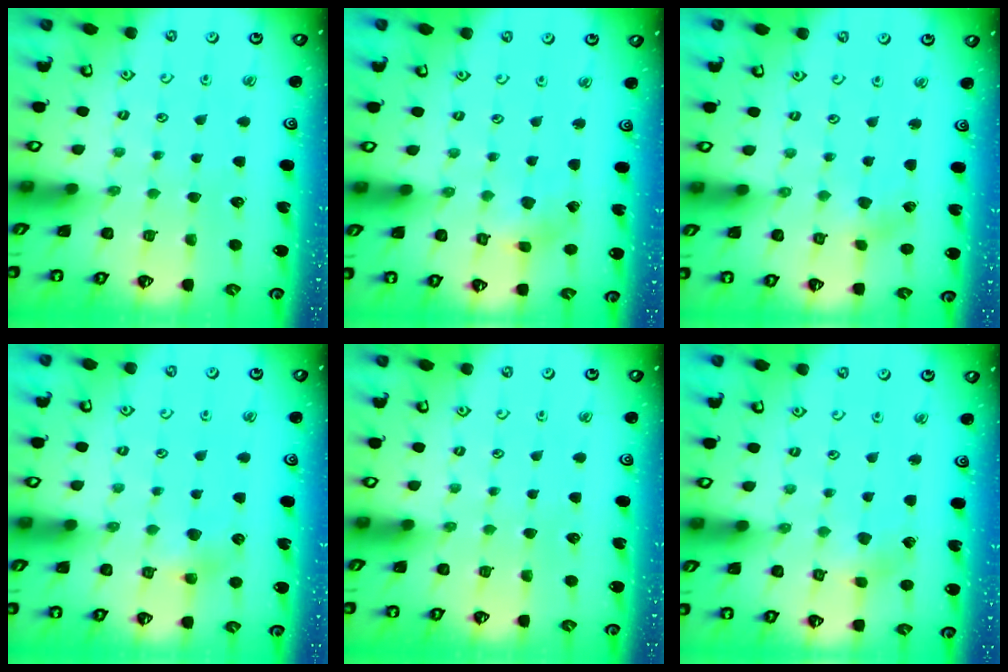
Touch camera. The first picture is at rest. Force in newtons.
{"total": 2.9, "press": 2.9, "slide": 0.3}
{"total": 2.0, "press": 1.9, "slide": 0.6}
{"total": 5.7, "press": 5.7, "slide": 0.8}
{"total": 0.0}
{"total": 3.0, "press": 3.0, "slide": 0.2}